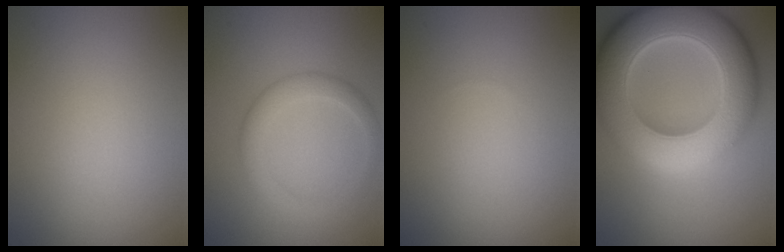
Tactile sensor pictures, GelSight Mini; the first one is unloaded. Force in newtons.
{"total": 2.7, "press": 2.7, "slide": 0.0}
{"total": 0.0}
{"total": 14.0, "press": 13.9, "slide": 0.5}